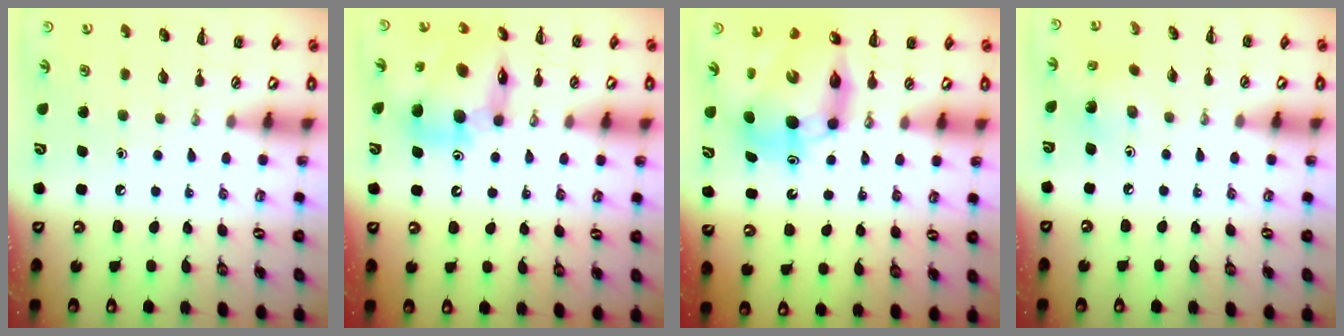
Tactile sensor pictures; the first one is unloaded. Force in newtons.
{"total": 12.5, "press": 12.0, "slide": 3.7}
{"total": 11.2, "press": 10.7, "slide": 3.3}
{"total": 3.6, "press": 3.5, "slide": 0.7}